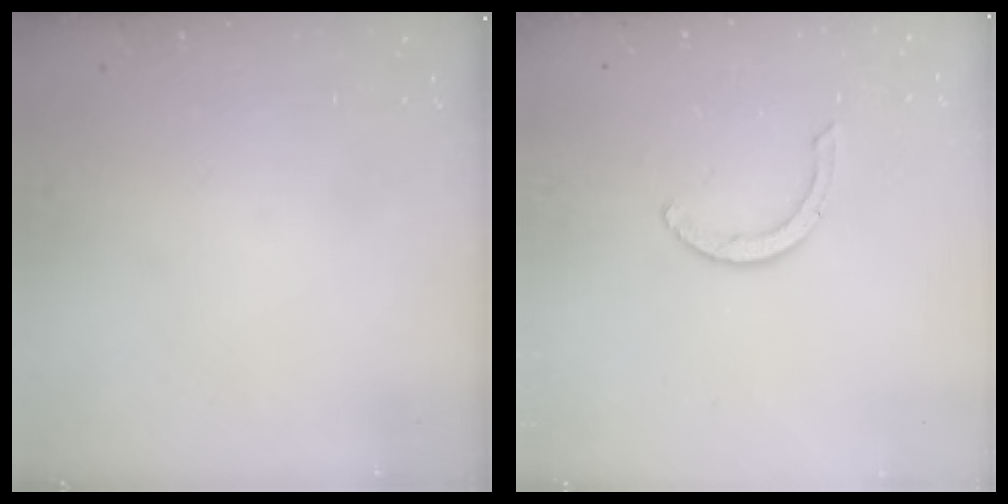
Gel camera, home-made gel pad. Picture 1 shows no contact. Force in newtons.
{"total": 3.1, "press": 3.1, "slide": 0.1}